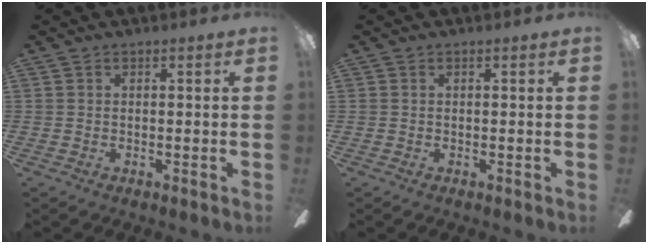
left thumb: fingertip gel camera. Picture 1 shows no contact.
{"total": 0.0}